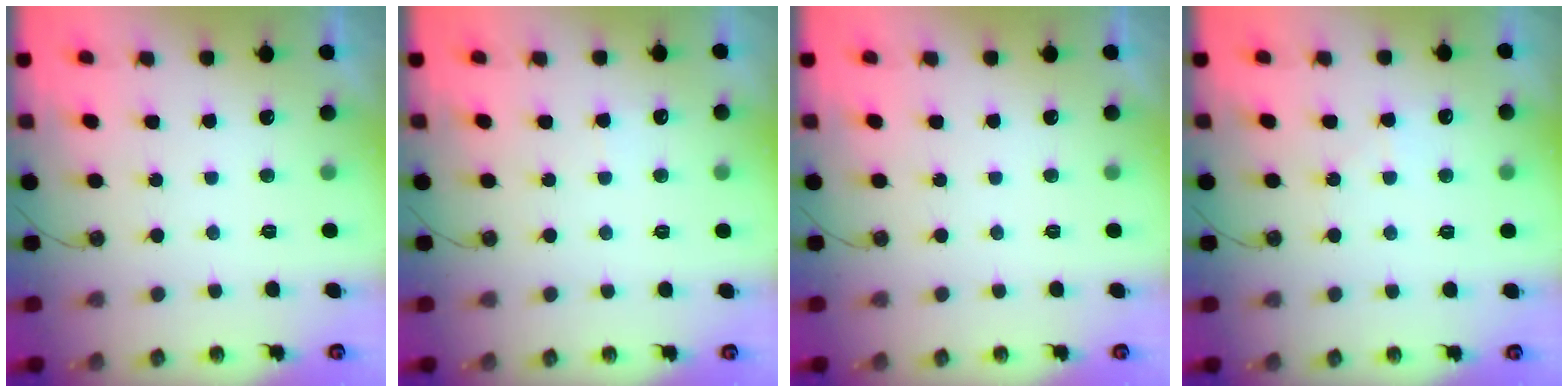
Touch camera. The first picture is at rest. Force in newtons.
{"total": 4.3, "press": 4.2, "slide": 0.6}
{"total": 0.0}
{"total": 5.3, "press": 5.3, "slide": 0.3}